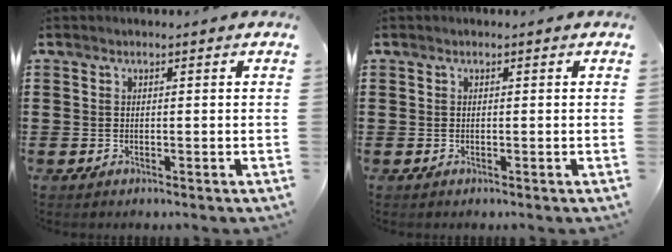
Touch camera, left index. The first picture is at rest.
{"total": 0.0}